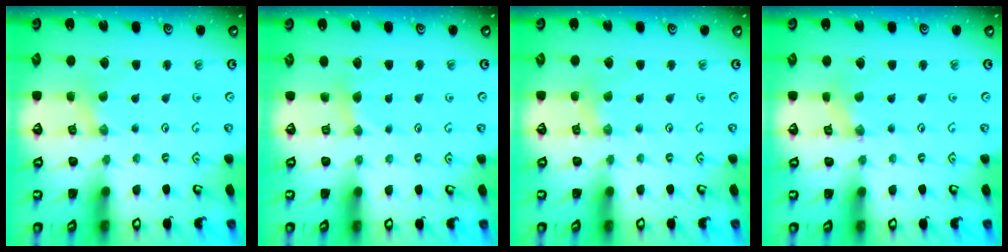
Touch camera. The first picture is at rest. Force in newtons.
{"total": 2.3, "press": 2.3, "slide": 0.4}
{"total": 2.8, "press": 2.7, "slide": 0.5}
{"total": 1.1, "press": 1.1, "slide": 0.2}